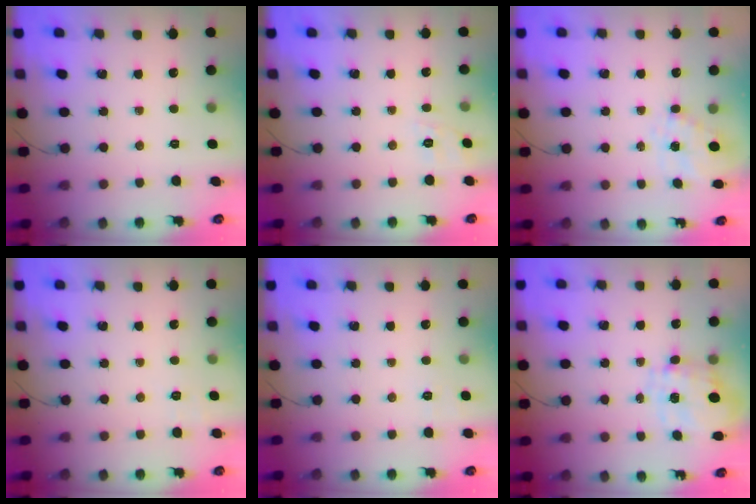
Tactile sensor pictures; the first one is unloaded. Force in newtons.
{"total": 6.9, "press": 6.7, "slide": 1.9}
{"total": 5.3, "press": 5.2, "slide": 1.0}
{"total": 1.6, "press": 0.1, "slide": 1.6}
{"total": 6.8, "press": 6.5, "slide": 2.0}
{"total": 3.5, "press": 3.3, "slide": 1.0}